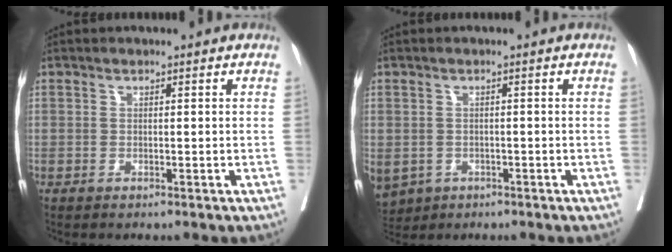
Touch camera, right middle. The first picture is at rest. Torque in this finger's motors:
{"motor_torque": [1.29, -0.85, 1.05, 0.21]}